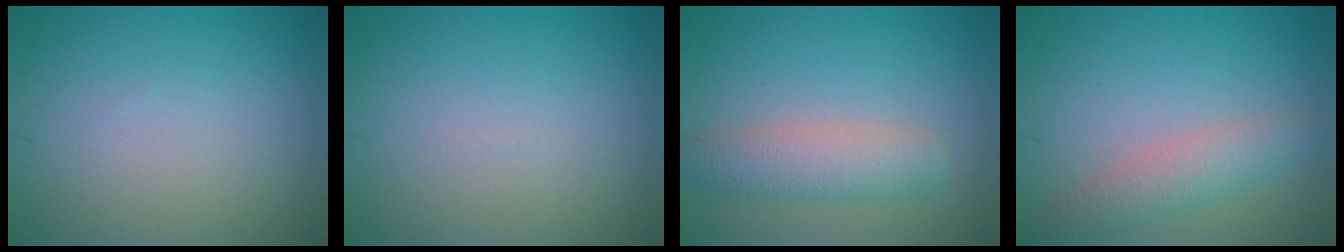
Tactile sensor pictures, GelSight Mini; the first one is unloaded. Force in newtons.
{"total": 0.0}
{"total": 3.2, "press": 3.2, "slide": 0.3}
{"total": 3.1, "press": 3.1, "slide": 0.2}